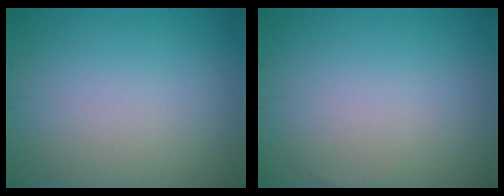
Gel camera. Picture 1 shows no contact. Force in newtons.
{"total": 0.0}